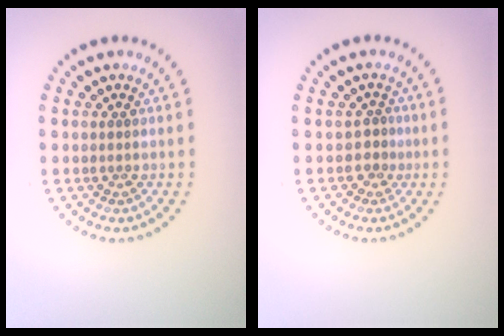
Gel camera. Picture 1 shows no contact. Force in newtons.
{"total": 1.4, "press": 1.1, "slide": 0.9}